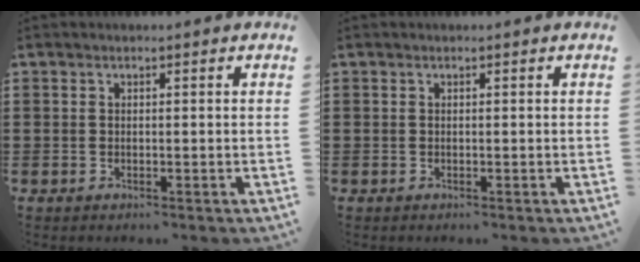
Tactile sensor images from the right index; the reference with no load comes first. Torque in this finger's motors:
{"motor_torque": [-0.38, 1.76, 0.00, 0.00]}